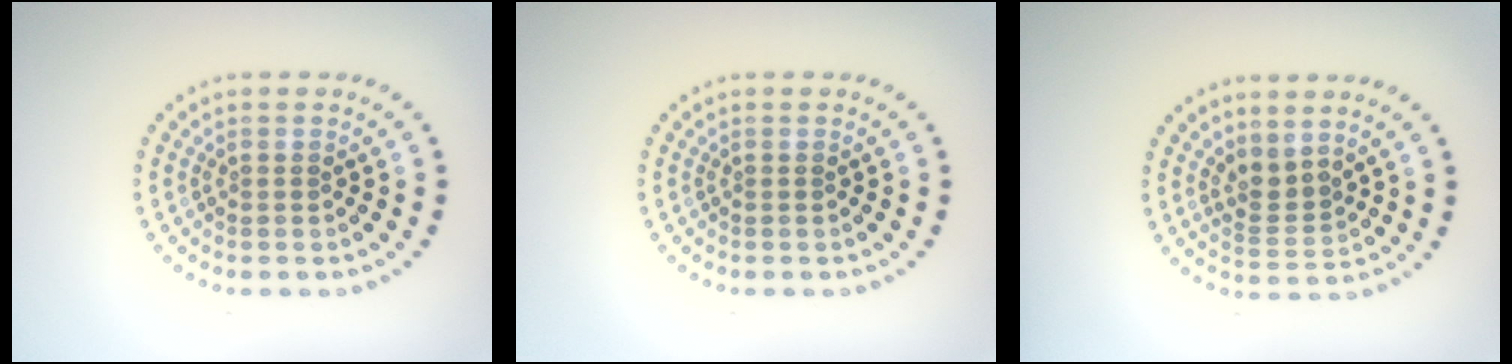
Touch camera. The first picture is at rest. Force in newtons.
{"total": 0.0}
{"total": 2.2, "press": 1.5, "slide": 1.6}